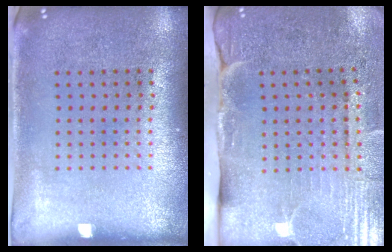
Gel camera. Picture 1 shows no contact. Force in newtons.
{"total": 4.3, "press": 3.7, "slide": 2.2}